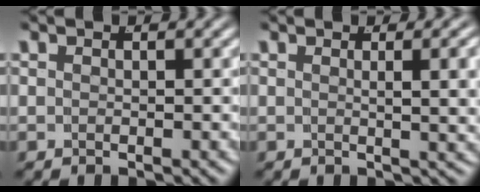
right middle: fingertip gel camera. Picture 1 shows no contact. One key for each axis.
{"total": 3.0, "fx": 0.9, "fy": -0.1, "fz": 2.9, "tx": -0.026, "ty": 0.003, "tz": 0.013}